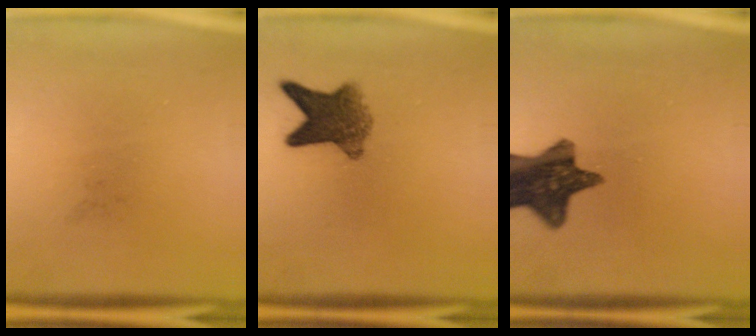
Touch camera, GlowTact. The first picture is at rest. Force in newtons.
{"total": 6.8}
{"total": 12.1}